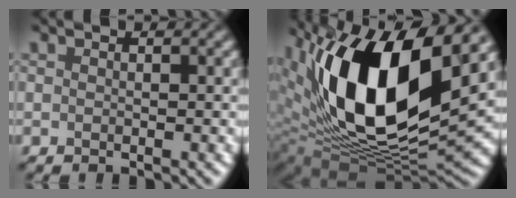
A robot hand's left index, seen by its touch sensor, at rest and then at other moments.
{"total": 17.0, "force": [5.4, 7.8, 14.1], "torque": [-0.257, -0.001, 0.084]}